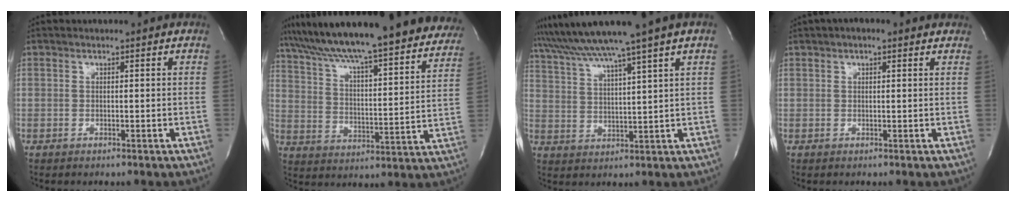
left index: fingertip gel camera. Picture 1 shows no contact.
{"total": 31.7, "force": [28.0, 4.1, 14.3], "torque": [-0.227, -0.046, 0.366]}
{"total": 11.3, "force": [8.9, -2.9, 6.3], "torque": [-0.109, 0.009, 0.148]}
{"total": 2.7, "force": [1.7, 1.0, 1.8], "torque": [-0.029, 0.019, 0.022]}